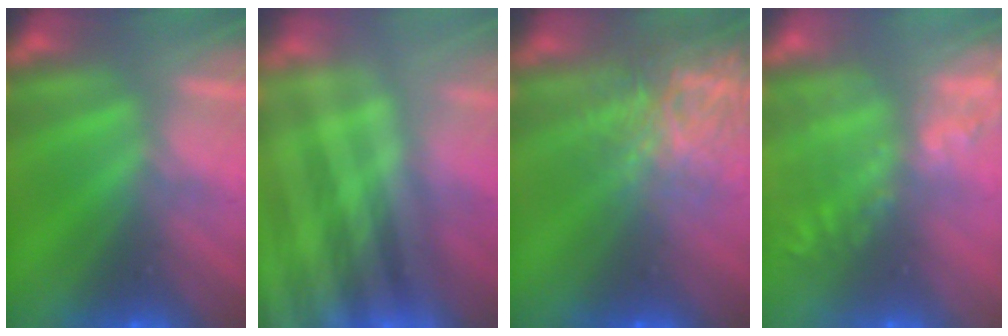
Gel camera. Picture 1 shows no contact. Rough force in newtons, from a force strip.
{"total": 5.8}
{"total": 7.7}
{"total": 11.8}